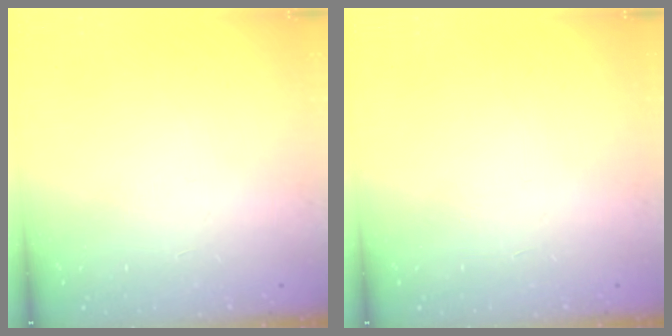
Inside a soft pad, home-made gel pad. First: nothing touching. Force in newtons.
{"total": 0.0}